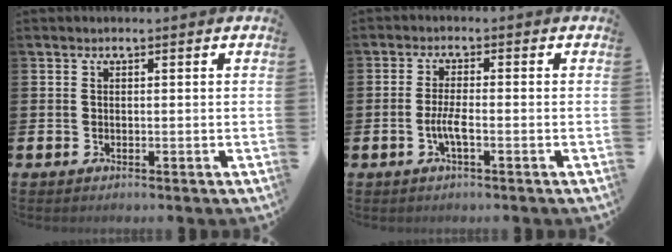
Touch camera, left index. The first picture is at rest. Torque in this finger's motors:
{"motor_torque": [0.12, 0.04, 0.35, 0.07]}